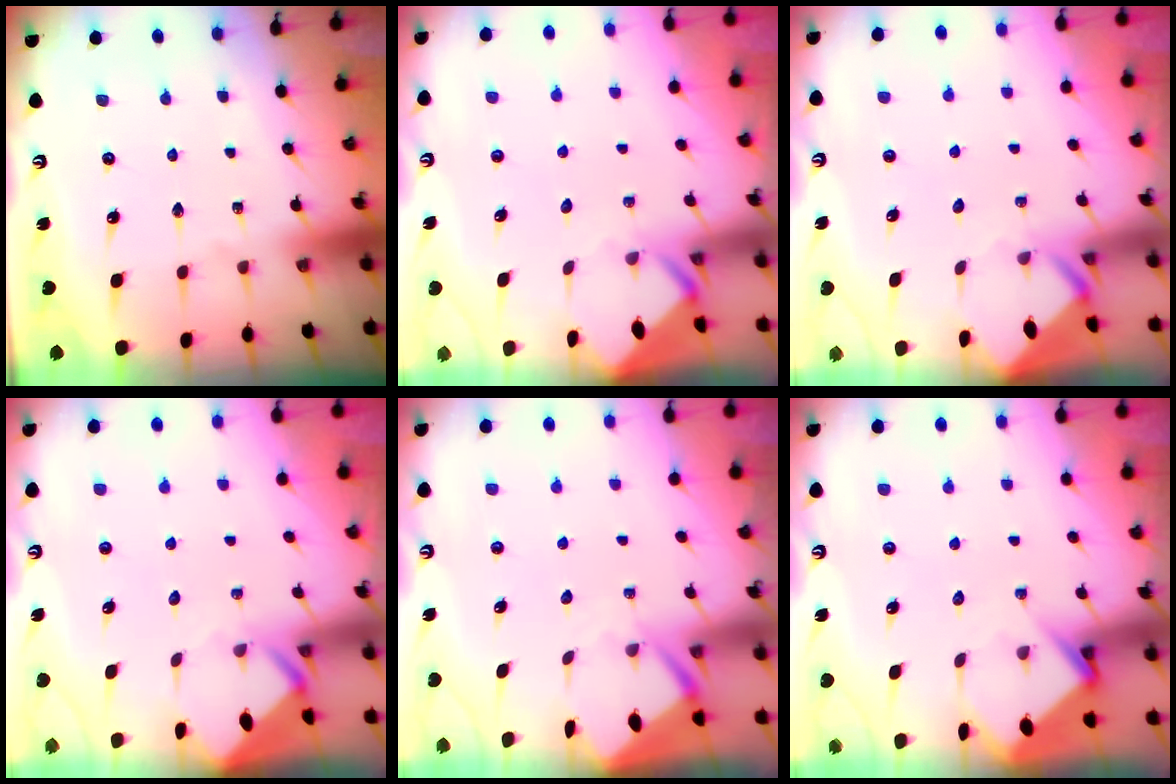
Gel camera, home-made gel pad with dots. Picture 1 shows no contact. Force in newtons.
{"total": 3.7, "press": 3.7, "slide": 0.2}
{"total": 3.4, "press": 3.4, "slide": 0.2}
{"total": 3.4, "press": 3.4, "slide": 0.3}
{"total": 3.5, "press": 3.5, "slide": 0.3}
{"total": 4.9, "press": 4.8, "slide": 0.6}